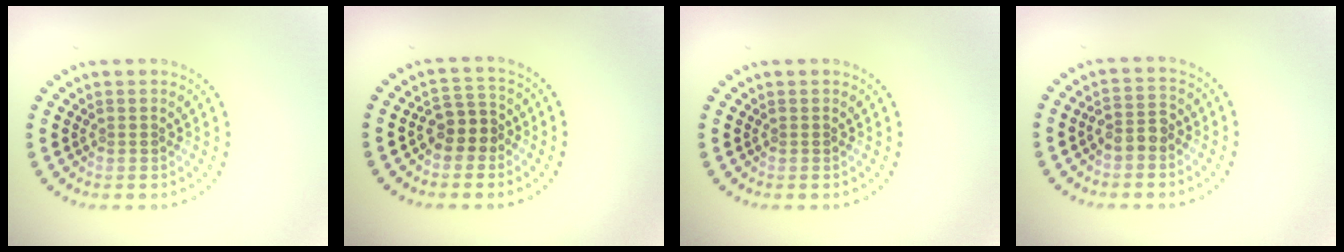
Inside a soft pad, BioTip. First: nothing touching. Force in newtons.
{"total": 2.8, "press": 2.5, "slide": 1.3}
{"total": 0.0}
{"total": 2.2, "press": 2.1, "slide": 0.7}